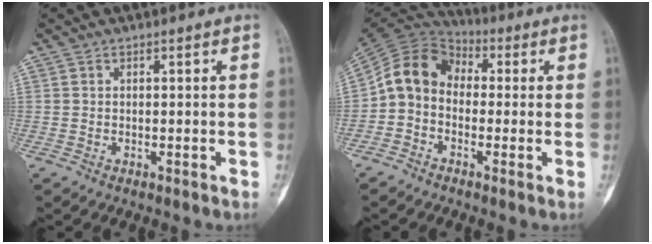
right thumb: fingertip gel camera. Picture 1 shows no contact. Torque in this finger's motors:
{"motor_torque": [1.11, 1.11, 0.07, -0.03, 0.06]}